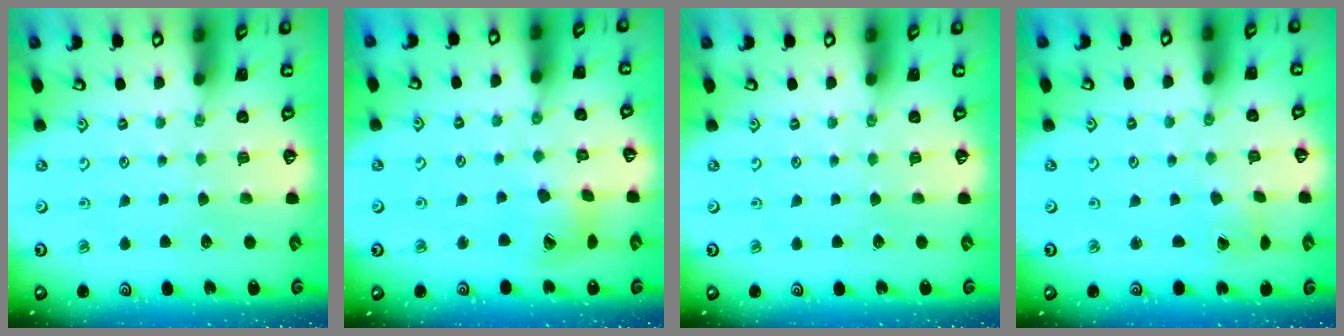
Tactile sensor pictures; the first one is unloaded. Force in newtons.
{"total": 12.7, "press": 12.6, "slide": 1.4}
{"total": 0.0}
{"total": 1.2, "press": 1.2, "slide": 0.1}